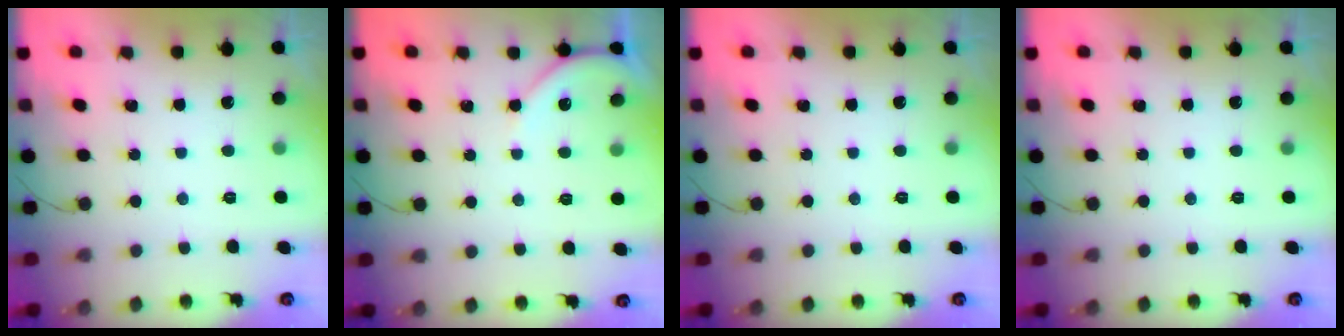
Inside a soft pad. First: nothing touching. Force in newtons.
{"total": 5.5, "press": 5.5, "slide": 0.8}
{"total": 0.0}
{"total": 0.0}